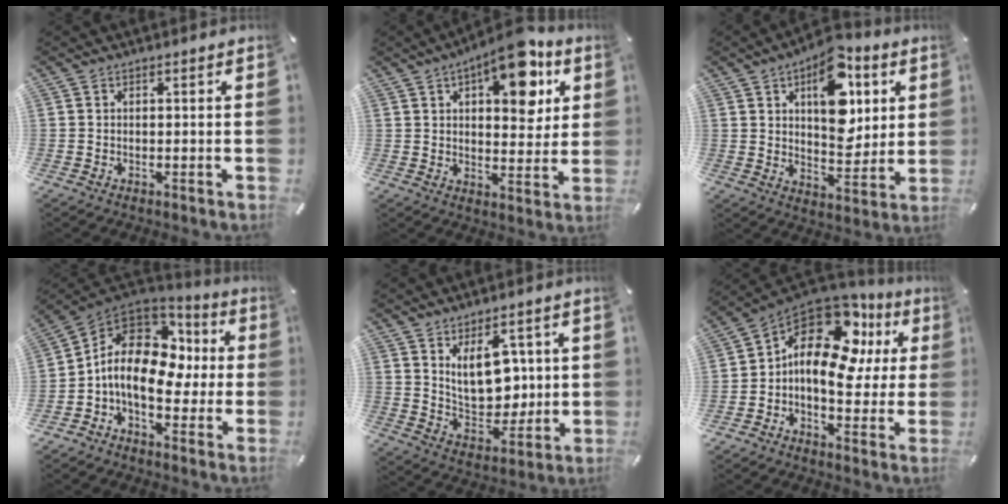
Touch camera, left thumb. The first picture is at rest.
{"total": 14.7, "force": [8.0, 6.7, 10.3], "torque": [-0.130, -0.041, 0.131]}
{"total": 16.2, "force": [6.5, 9.7, 11.2], "torque": [-0.137, -0.026, 0.110]}
{"total": 14.0, "force": [-1.5, 9.4, 10.3], "torque": [-0.193, 0.012, -0.026]}
{"total": 12.2, "force": [4.0, 8.2, 8.1], "torque": [-0.125, -0.015, 0.079]}
{"total": 16.2, "force": [5.1, 10.1, 11.6], "torque": [-0.197, -0.031, 0.084]}